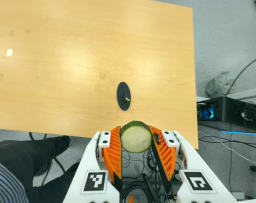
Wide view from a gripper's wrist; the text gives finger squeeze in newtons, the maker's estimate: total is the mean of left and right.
{"total": 11.8, "left": 12.4, "right": 11.2}